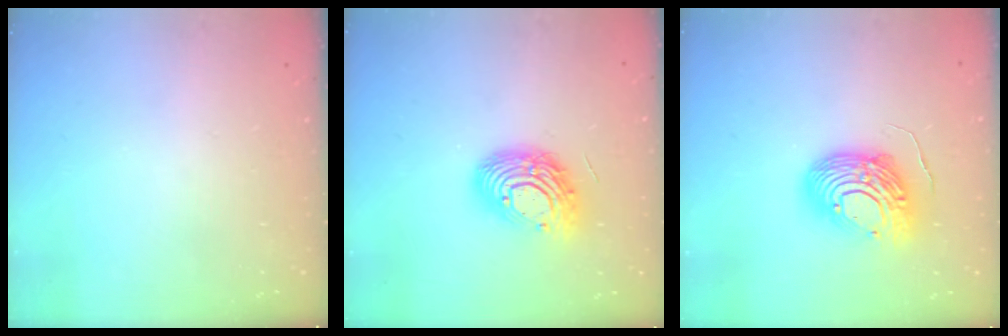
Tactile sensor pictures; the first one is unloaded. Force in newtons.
{"total": 15.0, "press": 15.0, "slide": 1.2}
{"total": 14.4, "press": 14.4, "slide": 1.1}